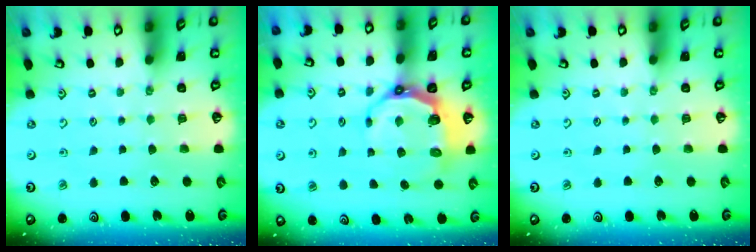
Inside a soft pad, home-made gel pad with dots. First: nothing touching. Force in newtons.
{"total": 8.0, "press": 6.8, "slide": 4.1}
{"total": 0.0}